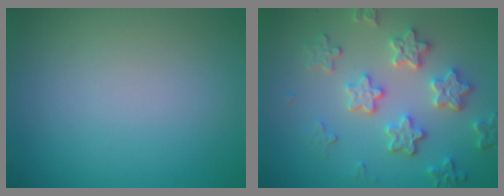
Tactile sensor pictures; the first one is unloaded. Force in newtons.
{"total": 4.7, "press": 4.1, "slide": 2.3}